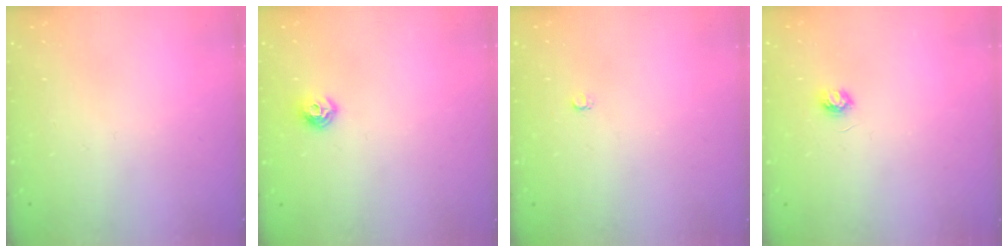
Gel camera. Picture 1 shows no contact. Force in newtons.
{"total": 6.8, "press": 6.8, "slide": 0.3}
{"total": 2.6, "press": 2.6, "slide": 0.3}
{"total": 3.5, "press": 3.4, "slide": 0.3}